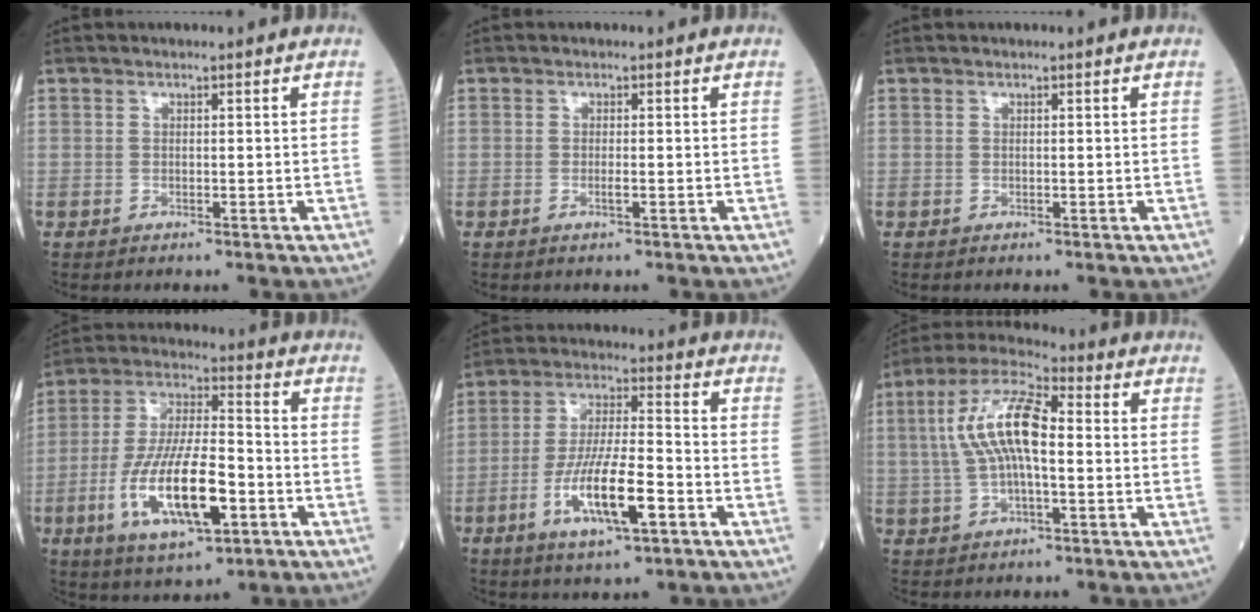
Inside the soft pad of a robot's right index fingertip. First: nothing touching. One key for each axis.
{"total": 0.9, "fx": -0.4, "fy": -0.1, "fz": 0.8, "tx": -0.020, "ty": -0.001, "tz": -0.006}
{"total": 0.0}
{"total": 16.1, "fx": -5.4, "fy": 4.5, "fz": 14.5, "tx": -0.292, "ty": -0.009, "tz": -0.091}
{"total": 12.0, "fx": -4.7, "fy": 2.2, "fz": 10.8, "tx": -0.208, "ty": -0.006, "tz": -0.083}
{"total": 11.3, "fx": 0.7, "fy": 3.4, "fz": 10.8, "tx": -0.224, "ty": 0.026, "tz": 0.009}